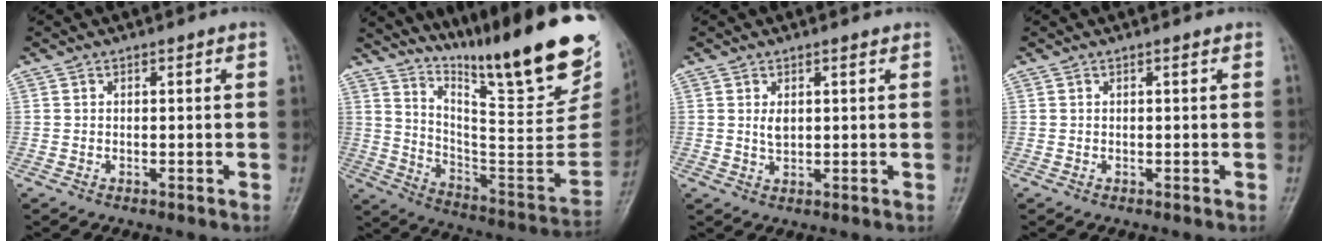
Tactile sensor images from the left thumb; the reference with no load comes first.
{"total": 27.2, "force": [20.0, 4.0, 18.0], "torque": [-0.251, -0.127, 0.313]}
{"total": 2.3, "force": [0.8, 1.3, 1.7], "torque": [-0.023, -0.009, 0.021]}
{"total": 0.0}